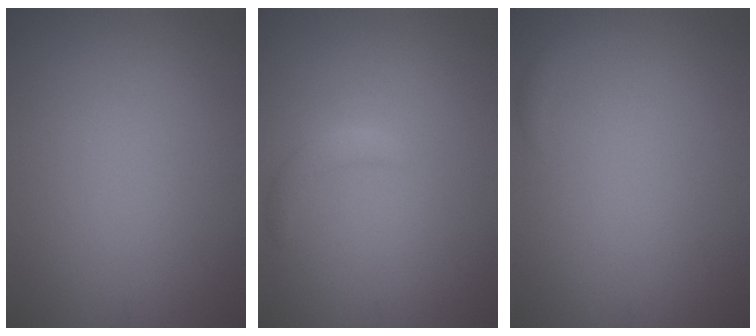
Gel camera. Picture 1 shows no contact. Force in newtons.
{"total": 1.6, "press": 1.6, "slide": 0.0}
{"total": 0.9, "press": 0.9, "slide": 0.1}